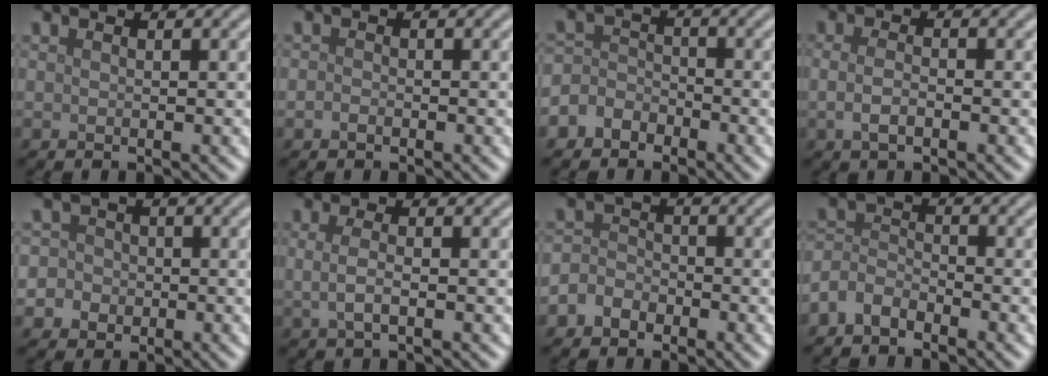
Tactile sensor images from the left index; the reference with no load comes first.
{"total": 0.8, "force": [-0.4, 0.5, 0.4], "torque": [-0.008, -0.002, -0.010]}
{"total": 3.4, "force": [-2.0, 2.7, 0.8], "torque": [0.007, 0.005, -0.055]}
{"total": 2.0, "force": [-0.5, 0.9, 1.7], "torque": [-0.038, -0.003, -0.014]}
{"total": 5.3, "force": [-1.1, 5.1, 1.2], "torque": [-0.005, 0.019, -0.043]}
{"total": 2.1, "force": [-0.1, 0.7, 2.0], "torque": [-0.042, -0.004, -0.006]}
{"total": 2.8, "force": [-1.4, 2.2, 1.1], "torque": [-0.003, 0.004, -0.036]}
{"total": 2.8, "force": [-2.1, 1.6, 1.0], "torque": [-0.024, 0.006, -0.055]}